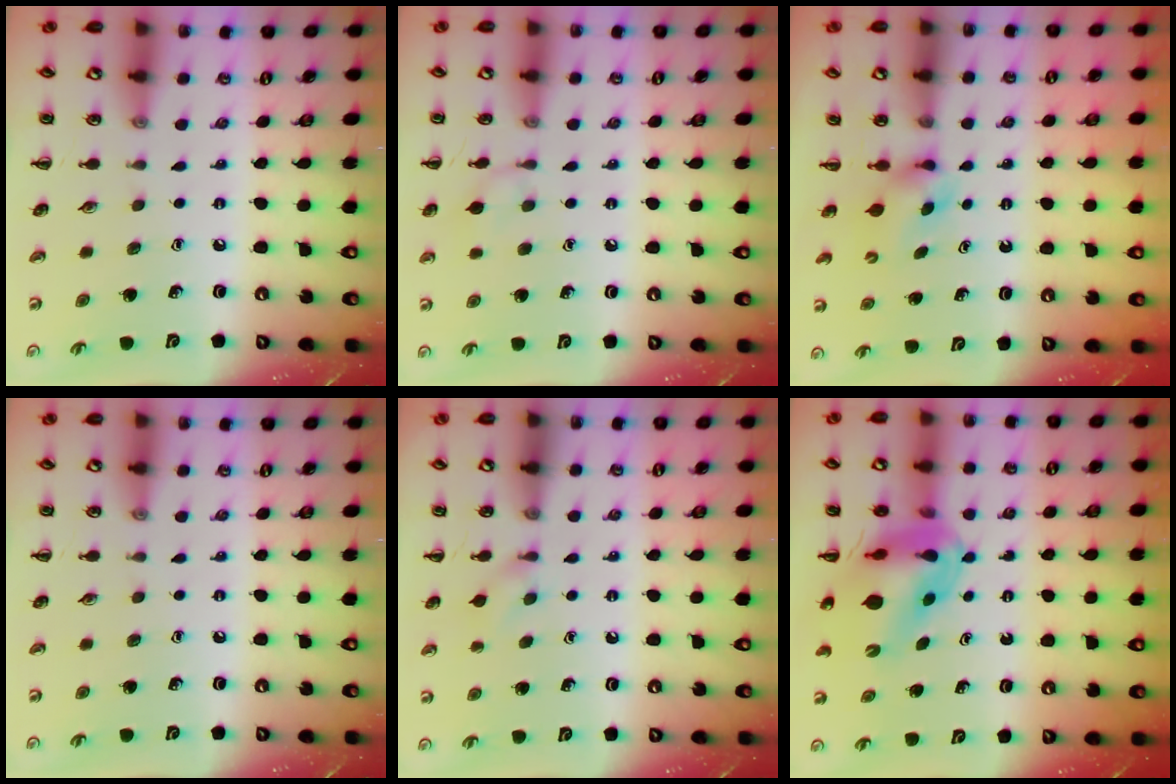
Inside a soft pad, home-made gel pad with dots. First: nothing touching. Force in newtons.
{"total": 7.1, "press": 6.7, "slide": 2.2}
{"total": 2.9, "press": 2.6, "slide": 1.3}
{"total": 0.0}
{"total": 3.7, "press": 3.4, "slide": 1.4}
{"total": 11.6, "press": 11.0, "slide": 3.6}